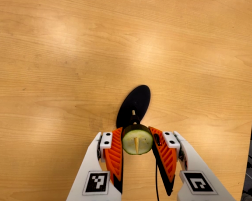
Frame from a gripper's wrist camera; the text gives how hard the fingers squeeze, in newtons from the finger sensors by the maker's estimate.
{"total": 9.6, "left": 8.5, "right": 10.6}